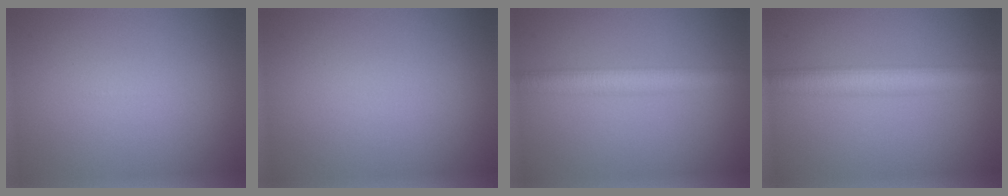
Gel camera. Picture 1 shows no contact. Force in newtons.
{"total": 0.0}
{"total": 4.2, "press": 4.2, "slide": 0.1}
{"total": 5.1, "press": 5.1, "slide": 0.0}